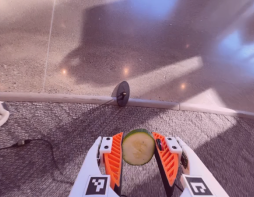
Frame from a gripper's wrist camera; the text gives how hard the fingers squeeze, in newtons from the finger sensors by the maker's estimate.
{"total": 10.3, "left": 10.6, "right": 10.1}